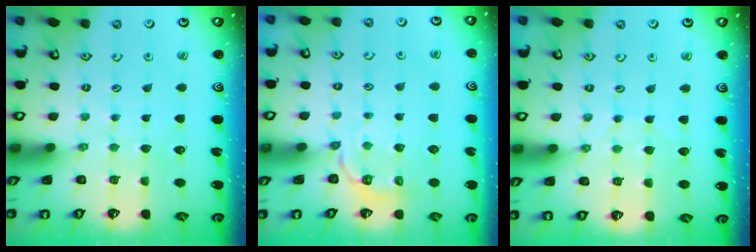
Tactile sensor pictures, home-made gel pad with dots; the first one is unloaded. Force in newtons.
{"total": 5.3, "press": 4.8, "slide": 2.3}
{"total": 4.1, "press": 4.1, "slide": 0.4}